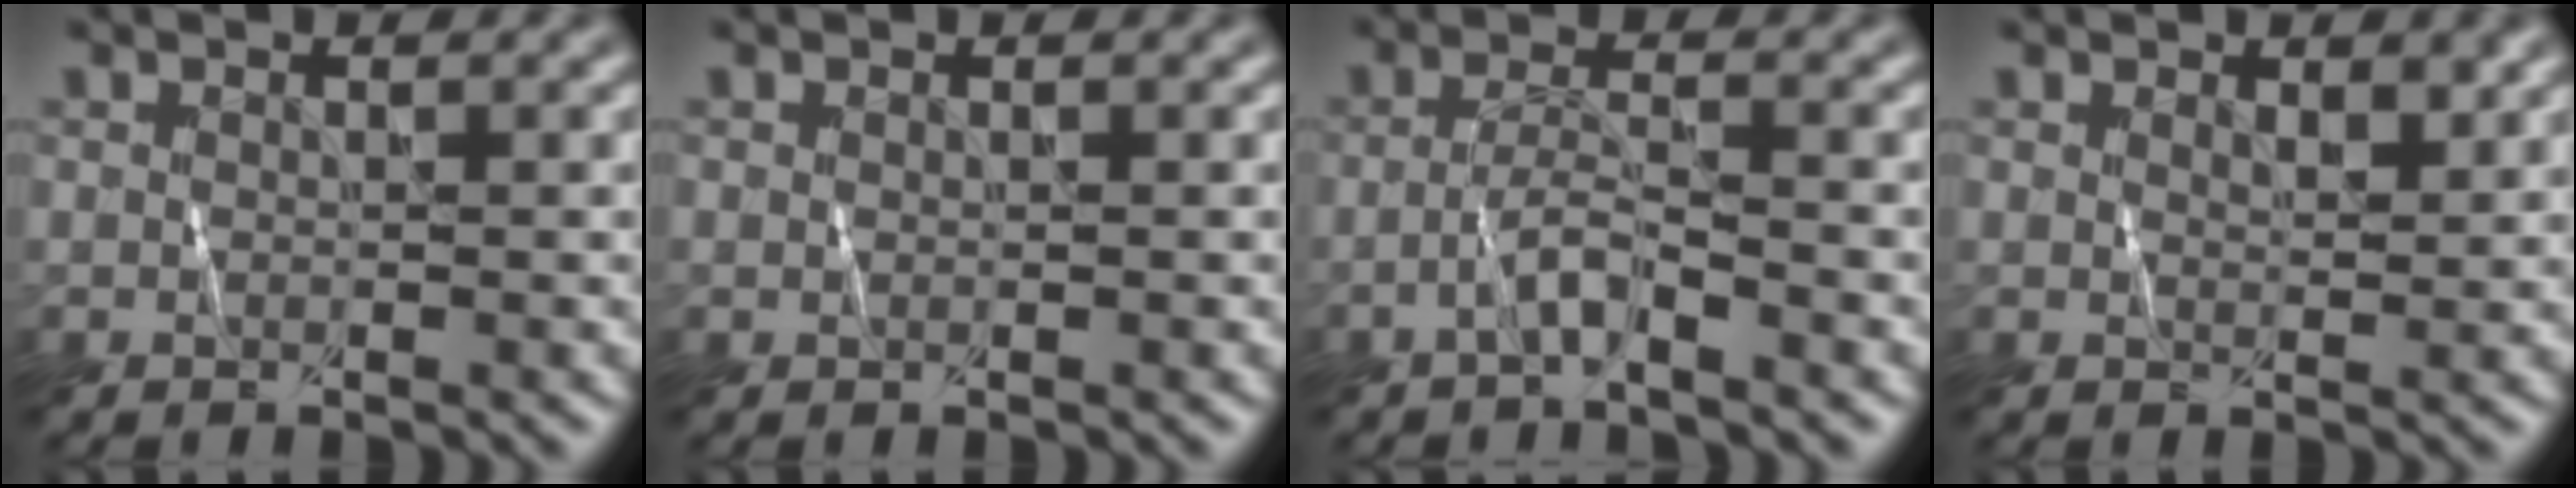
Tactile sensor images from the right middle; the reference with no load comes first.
{"total": 0.0}
{"total": 2.3, "force": [-1.4, 0.2, 1.8], "torque": [-0.032, 0.012, -0.033]}
{"total": 1.2, "force": [0.9, 0.4, 0.7], "torque": [-0.008, -0.002, 0.017]}